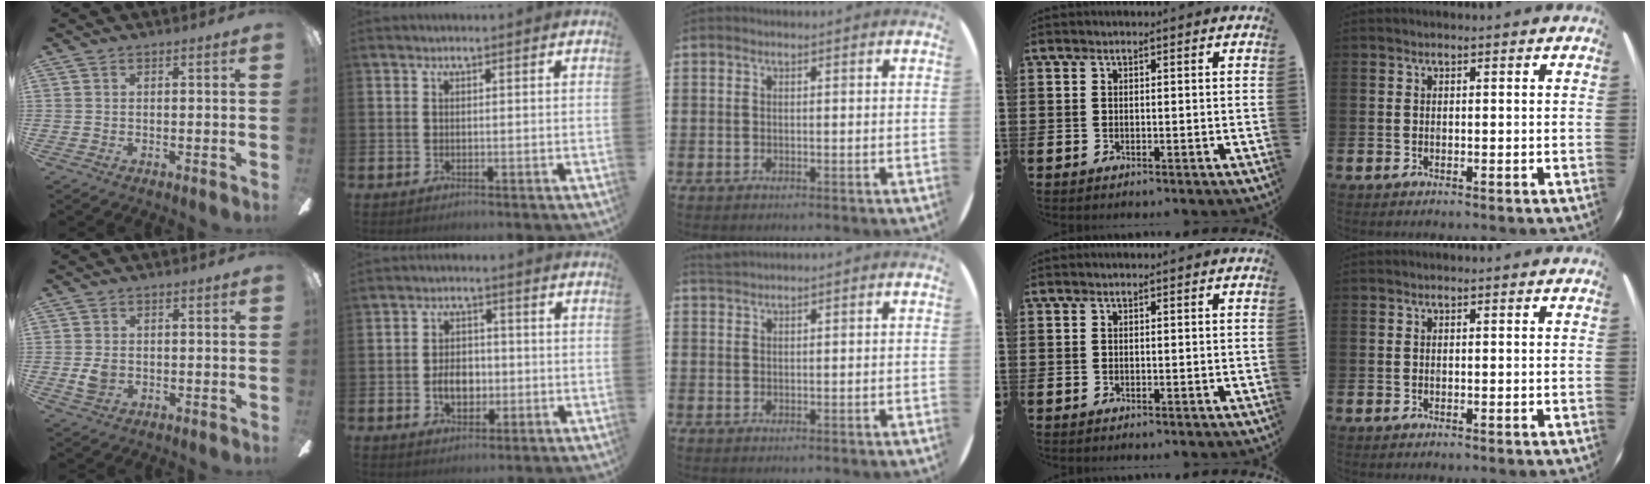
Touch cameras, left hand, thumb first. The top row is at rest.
{"thumb": {"total": 3.7, "force": [-0.3, 2.8, 2.3], "torque": [-0.041, 0.002, -0.008]}, "index": {"total": 4.6, "force": [-0.9, 3.3, 3.0], "torque": [-0.044, 0.001, -0.022]}, "middle": {"total": 1.1, "force": [1.1, -0.2, -0.1], "torque": [0.001, -0.001, 0.022]}}